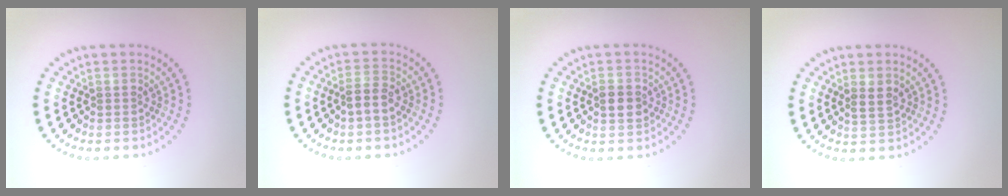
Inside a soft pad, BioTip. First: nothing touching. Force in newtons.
{"total": 2.0, "press": 1.8, "slide": 0.8}
{"total": 2.4, "press": 2.4, "slide": 0.0}
{"total": 1.2, "press": 1.0, "slide": 0.5}